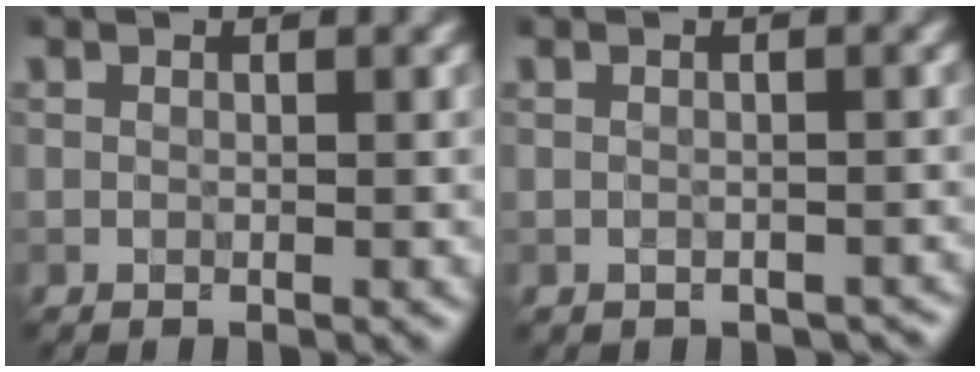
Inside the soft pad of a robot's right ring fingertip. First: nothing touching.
{"total": 1.2, "force": [-0.9, 0.8, 0.4], "torque": [-0.005, -0.010, -0.011]}